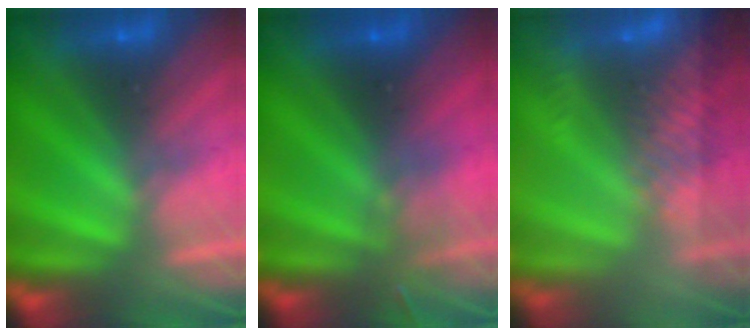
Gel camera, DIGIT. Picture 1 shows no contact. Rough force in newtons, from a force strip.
{"total": 2.7}
{"total": 8.3}